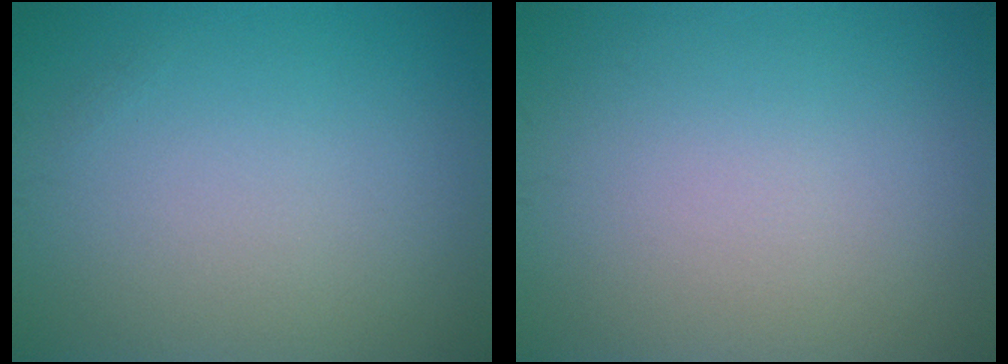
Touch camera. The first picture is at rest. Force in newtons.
{"total": 0.0}